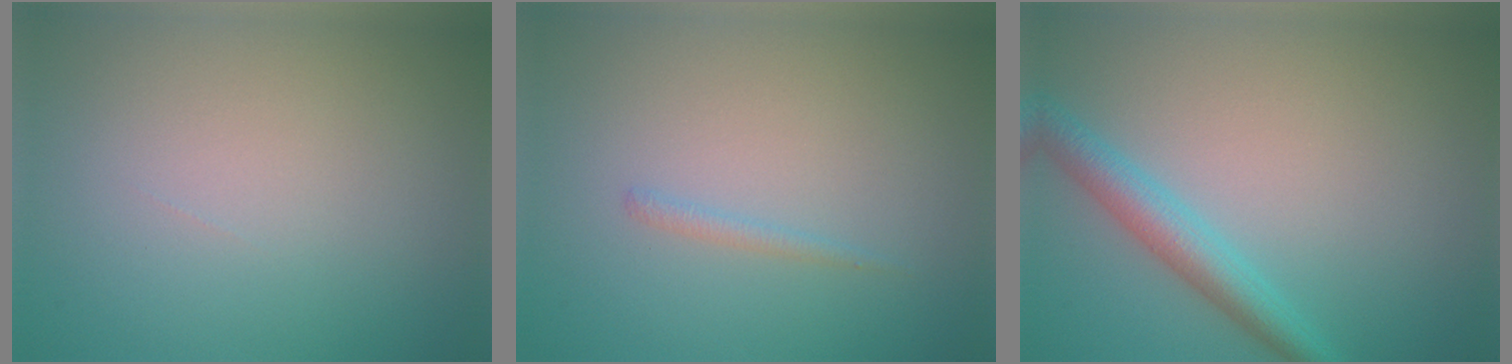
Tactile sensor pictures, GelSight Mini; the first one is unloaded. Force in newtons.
{"total": 0.8, "press": 0.8, "slide": 0.1}
{"total": 3.6, "press": 3.6, "slide": 0.2}